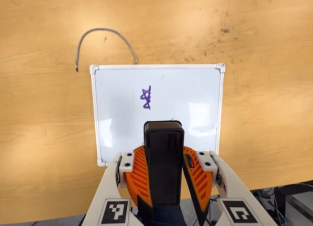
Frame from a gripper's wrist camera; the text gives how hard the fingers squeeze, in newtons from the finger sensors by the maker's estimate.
{"total": 9.2, "left": 9.2, "right": 9.1}